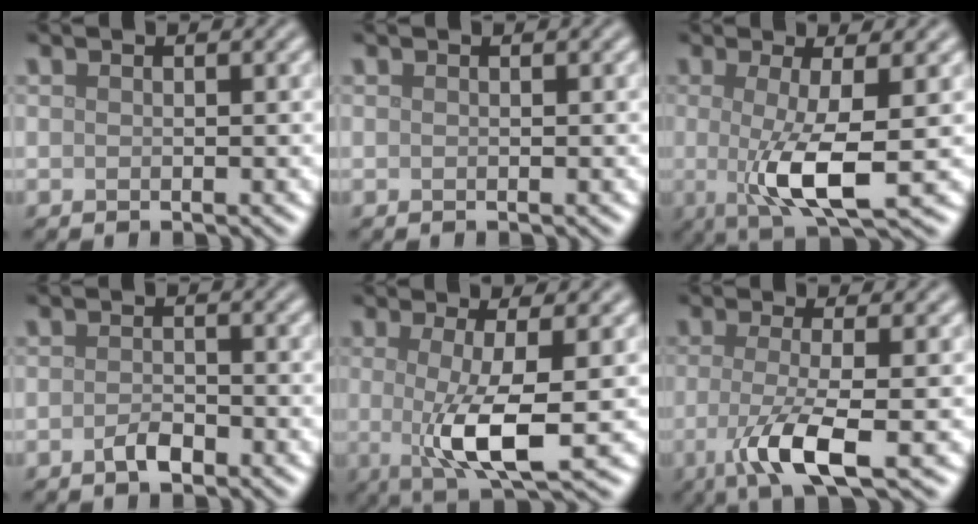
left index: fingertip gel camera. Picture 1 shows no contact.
{"total": 0.0}
{"total": 6.2, "force": [-0.4, 1.4, 6.0], "torque": [-0.103, -0.007, -0.011]}
{"total": 1.6, "force": [-1.0, 0.7, 1.1], "torque": [-0.023, 0.001, -0.020]}
{"total": 6.3, "force": [-0.4, 1.4, 6.1], "torque": [-0.104, -0.007, -0.010]}
{"total": 5.5, "force": [-1.6, 1.2, 5.1], "torque": [-0.098, -0.010, -0.037]}